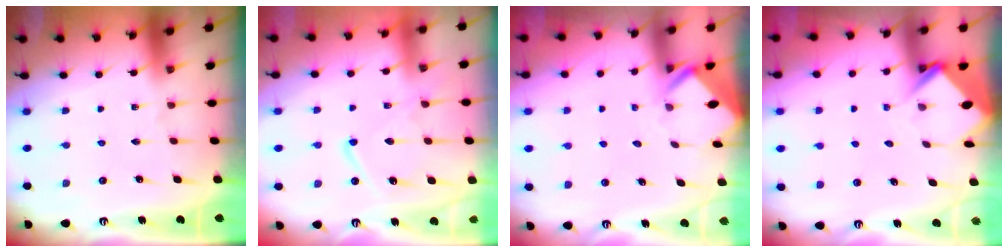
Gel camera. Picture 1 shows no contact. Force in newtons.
{"total": 12.3, "press": 12.3, "slide": 1.3}
{"total": 2.4, "press": 2.4, "slide": 0.1}
{"total": 4.1, "press": 4.1, "slide": 0.2}